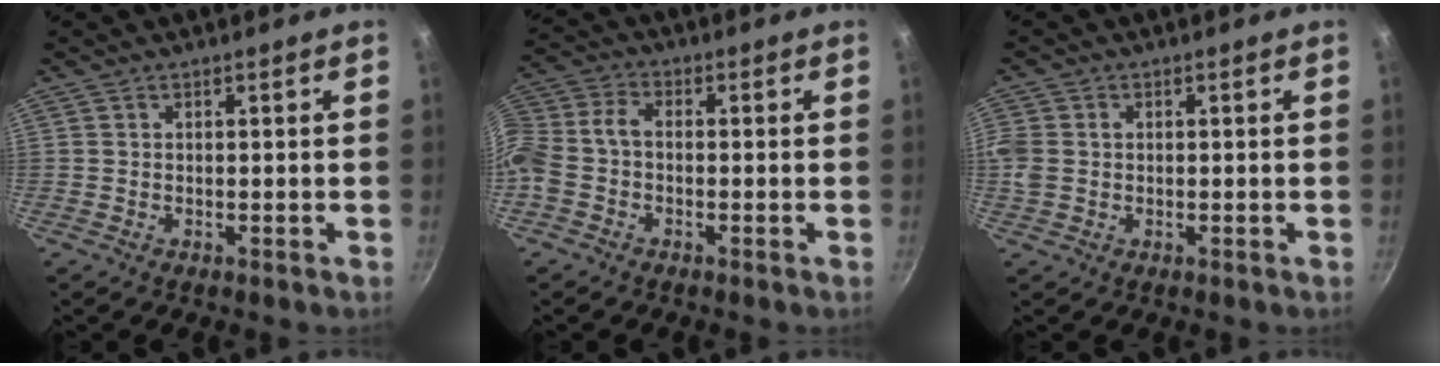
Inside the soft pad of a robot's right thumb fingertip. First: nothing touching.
{"total": 7.7, "force": [-2.5, 5.3, 4.9], "torque": [-0.110, 0.037, -0.067]}
{"total": 4.7, "force": [0.1, 3.8, 2.8], "torque": [-0.061, 0.003, -0.003]}